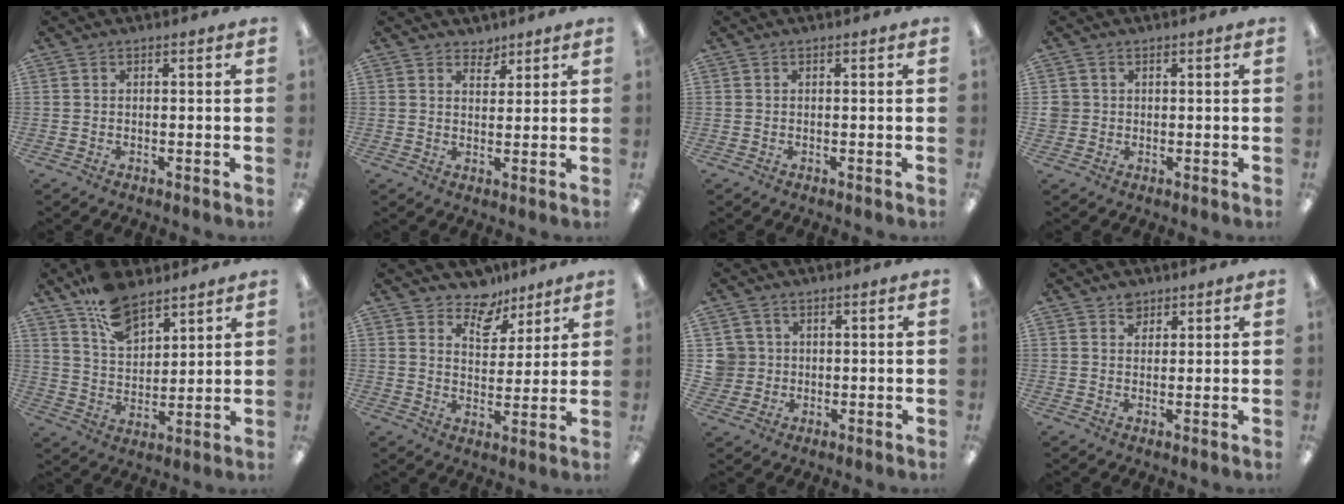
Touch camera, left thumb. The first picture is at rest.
{"total": 3.3, "force": [2.8, 1.7, 0.3], "torque": [0.004, -0.018, 0.049]}
{"total": 0.0}
{"total": 2.4, "force": [0.4, 2.4, 0.2], "torque": [-0.008, 0.004, 0.007]}
{"total": 11.8, "force": [8.5, 6.1, 5.5], "torque": [-0.100, -0.041, 0.159]}
{"total": 8.4, "force": [6.8, 4.5, 1.9], "torque": [-0.030, -0.047, 0.123]}
{"total": 5.2, "force": [0.9, 5.1, 0.4], "torque": [-0.017, 0.009, 0.021]}
{"total": 2.9, "force": [2.2, 1.8, 0.7], "torque": [0.000, -0.009, 0.039]}